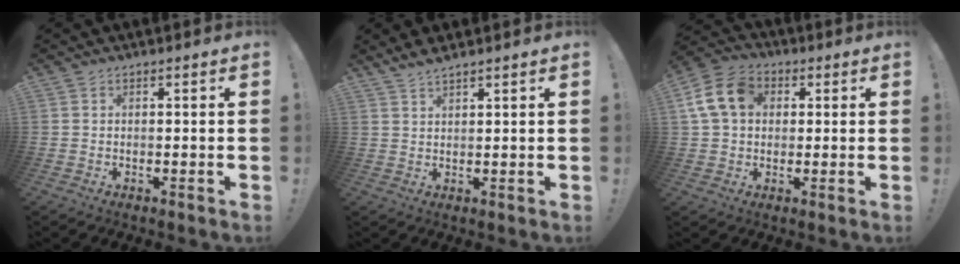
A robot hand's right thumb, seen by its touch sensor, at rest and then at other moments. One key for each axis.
{"total": 2.9, "fx": 2.5, "fy": 0.0, "fz": 1.4, "tx": -0.030, "ty": -0.011, "tz": 0.044}
{"total": 13.2, "fx": 3.3, "fy": 10.1, "fz": 7.8, "tx": -0.141, "ty": 0.009, "tz": 0.069}